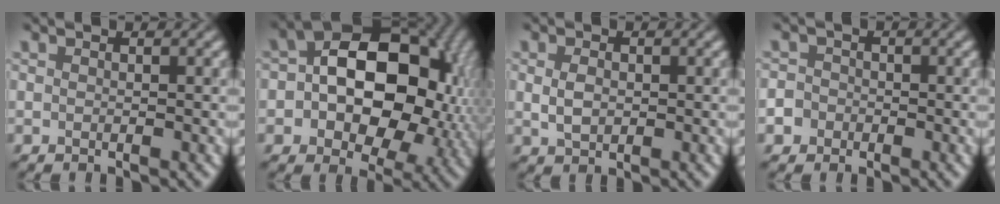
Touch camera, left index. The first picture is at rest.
{"total": 14.2, "force": [0.6, 9.6, 10.5], "torque": [-0.125, 0.016, 0.007]}
{"total": 2.1, "force": [0.2, 1.5, 1.5], "torque": [-0.032, 0.000, 0.004]}
{"total": 3.7, "force": [-1.5, 3.3, 0.8], "torque": [0.005, 0.002, -0.049]}